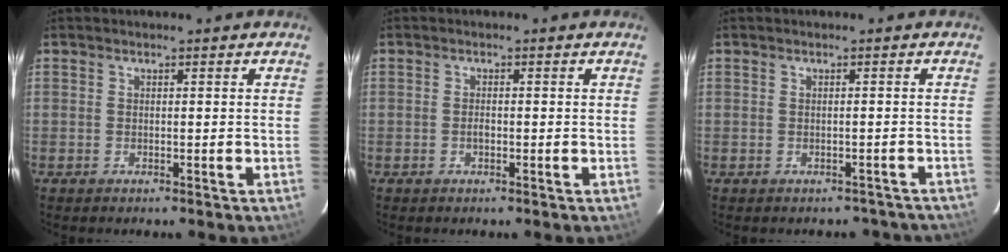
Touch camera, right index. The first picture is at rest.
{"total": 1.2, "force": [-0.4, 0.6, 0.9], "torque": [-0.017, 0.002, -0.007]}
{"total": 6.1, "force": [-5.2, 3.0, 1.0], "torque": [-0.004, 0.019, -0.045]}